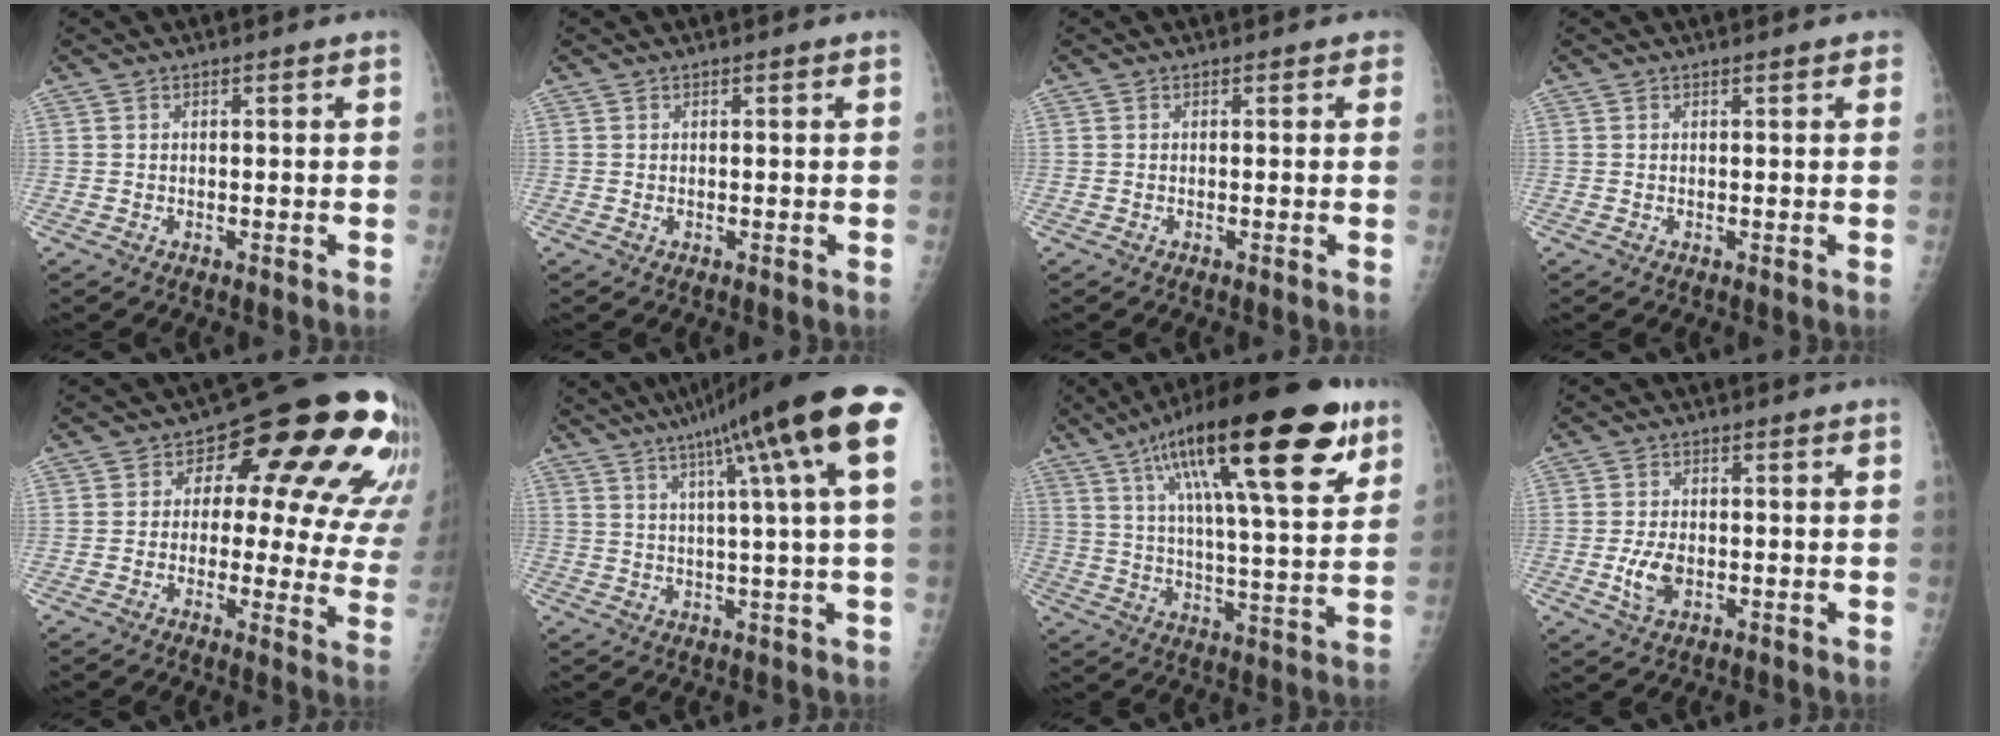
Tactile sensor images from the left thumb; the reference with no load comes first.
{"total": 0.5, "force": [0.2, 0.3, 0.4], "torque": [-0.005, 0.001, 0.003]}
{"total": 0.6, "force": [0.2, 0.4, 0.3], "torque": [0.011, 0.001, -0.006]}
{"total": 1.3, "force": [0.8, 0.5, 0.9], "torque": [-0.007, 0.000, 0.006]}
{"total": 21.4, "force": [7.3, 11.0, 16.8], "torque": [-0.149, -0.002, 0.079]}
{"total": 20.4, "force": [10.2, 1.0, 17.6], "torque": [-0.260, 0.008, 0.127]}
{"total": 28.6, "force": [14.6, 7.7, 23.3], "torque": [-0.361, -0.016, 0.231]}
{"total": 4.8, "force": [-1.1, 2.9, 3.7], "torque": [-0.074, 0.000, -0.017]}